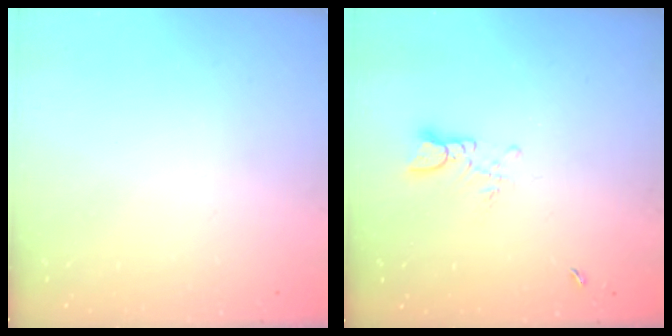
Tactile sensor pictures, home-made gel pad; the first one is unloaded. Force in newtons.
{"total": 2.9, "press": 2.9, "slide": 0.2}